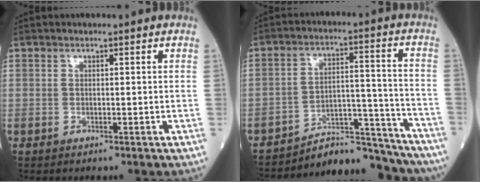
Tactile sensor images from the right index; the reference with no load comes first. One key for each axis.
{"total": 12.7, "fx": -12.5, "fy": 1.9, "fz": 0.8, "tx": 0.005, "ty": 0.056, "tz": -0.191}